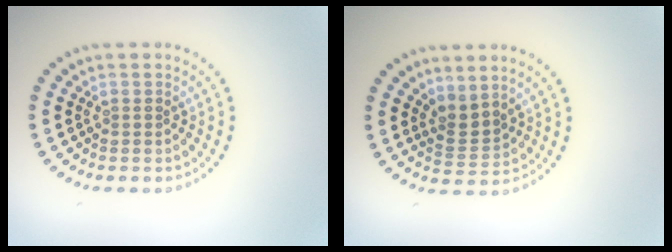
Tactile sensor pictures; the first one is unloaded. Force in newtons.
{"total": 2.3, "press": 1.5, "slide": 1.7}